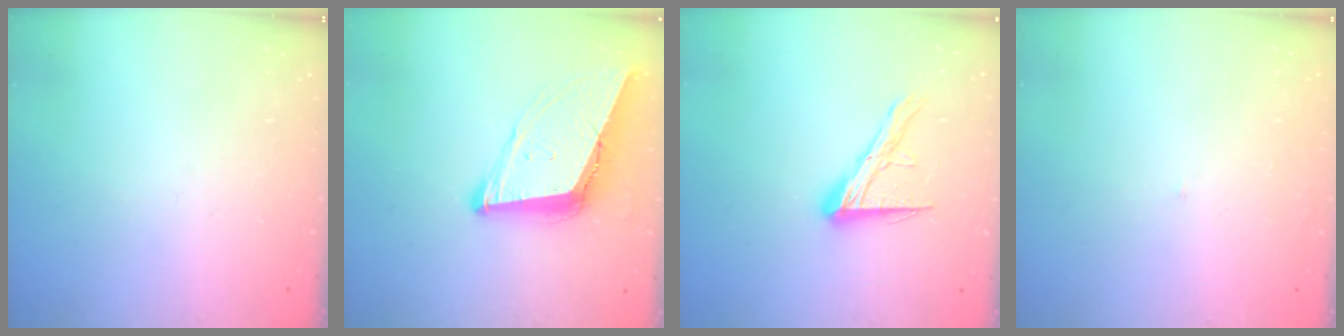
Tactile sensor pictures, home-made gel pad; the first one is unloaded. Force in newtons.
{"total": 11.8, "press": 11.2, "slide": 3.8}
{"total": 12.0, "press": 12.0, "slide": 0.9}
{"total": 2.0, "press": 2.0, "slide": 0.1}